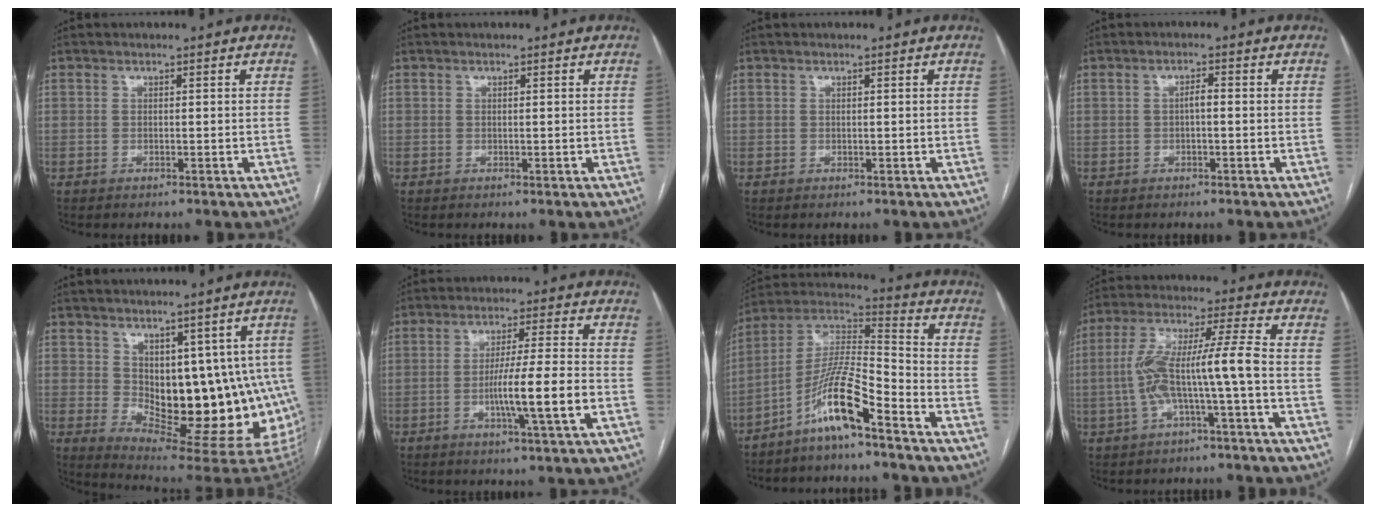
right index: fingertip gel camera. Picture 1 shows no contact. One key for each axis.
{"total": 0.0}
{"total": 0.0}
{"total": 1.7, "fx": -0.2, "fy": 0.5, "fz": 1.6, "tx": -0.028, "ty": 0.005, "tz": -0.003}
{"total": 16.8, "fx": -0.3, "fy": 8.3, "fz": 14.6, "tx": -0.154, "ty": -0.007, "tz": 0.016}
{"total": 9.8, "fx": -2.7, "fy": -0.6, "fz": 9.4, "tx": -0.163, "ty": -0.005, "tz": -0.049}
{"total": 12.0, "fx": -7.6, "fy": 1.1, "fz": 9.2, "tx": -0.186, "ty": 0.010, "tz": -0.148}
{"total": 10.3, "fx": -2.3, "fy": 0.0, "fz": 10.0, "tx": -0.204, "ty": 0.034, "tz": -0.043}